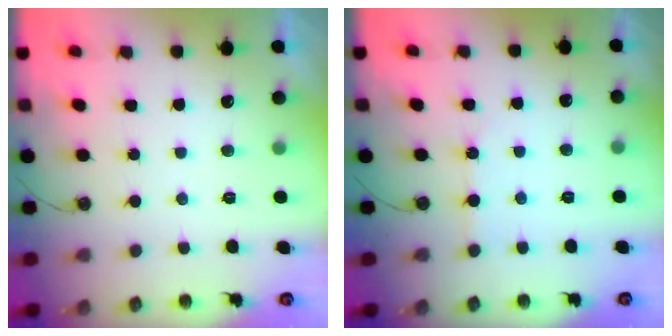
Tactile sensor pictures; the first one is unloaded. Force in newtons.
{"total": 2.6, "press": 2.5, "slide": 0.5}